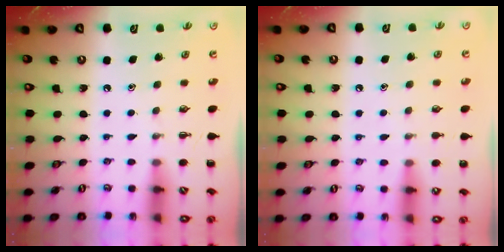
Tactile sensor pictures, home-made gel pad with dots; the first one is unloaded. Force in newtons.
{"total": 5.5, "press": 5.2, "slide": 1.6}